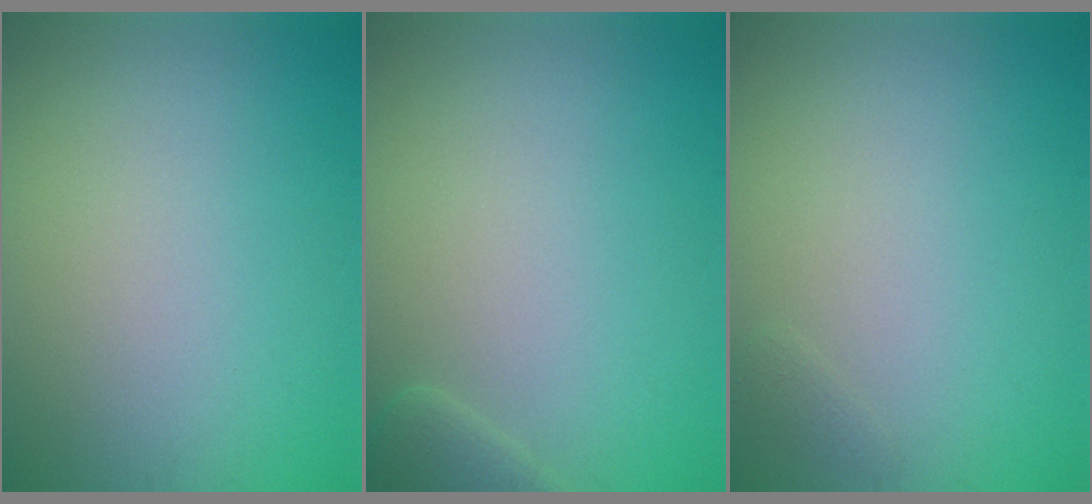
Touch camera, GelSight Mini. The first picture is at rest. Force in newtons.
{"total": 1.6, "press": 1.6, "slide": 0.2}
{"total": 0.6, "press": 0.5, "slide": 0.1}